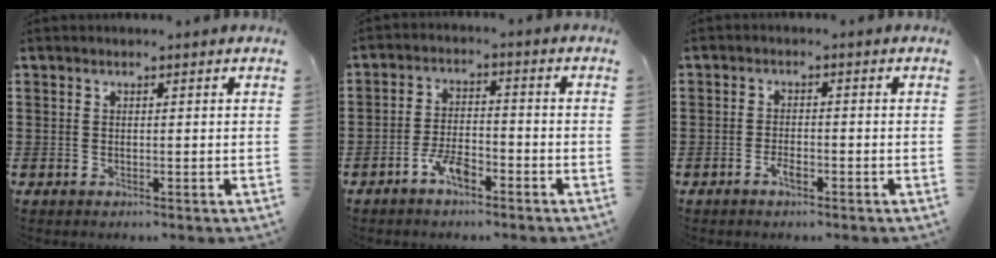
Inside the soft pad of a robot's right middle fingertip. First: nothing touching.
{"total": 4.6, "force": [-3.2, 1.5, 3.0], "torque": [-0.063, 0.005, -0.062]}
{"total": 2.3, "force": [-1.4, 0.6, 1.7], "torque": [-0.039, -0.003, -0.028]}